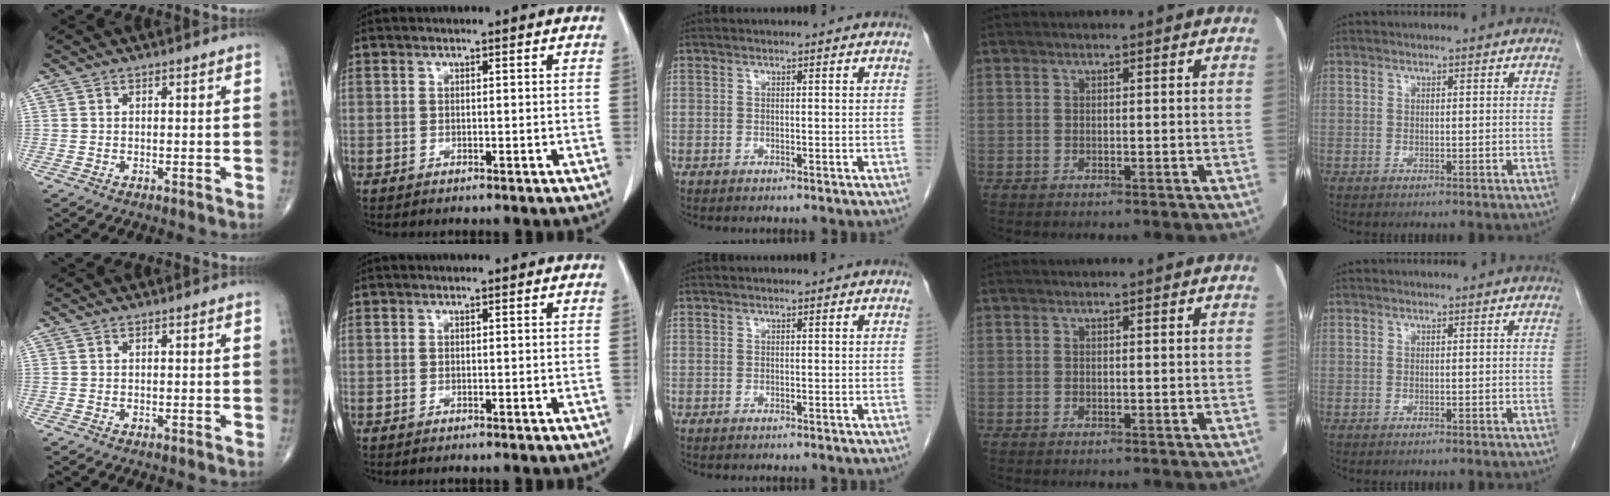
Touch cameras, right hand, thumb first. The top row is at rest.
{}